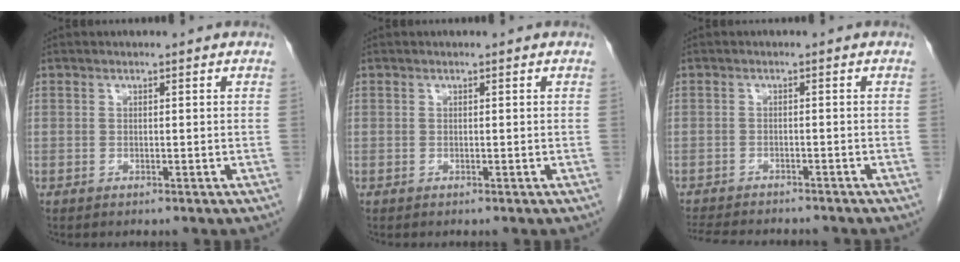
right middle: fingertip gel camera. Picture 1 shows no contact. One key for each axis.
{"total": 0.0}
{"total": 10.7, "fx": -9.6, "fy": 2.4, "fz": 4.0, "tx": -0.074, "ty": -0.009, "tz": -0.133}